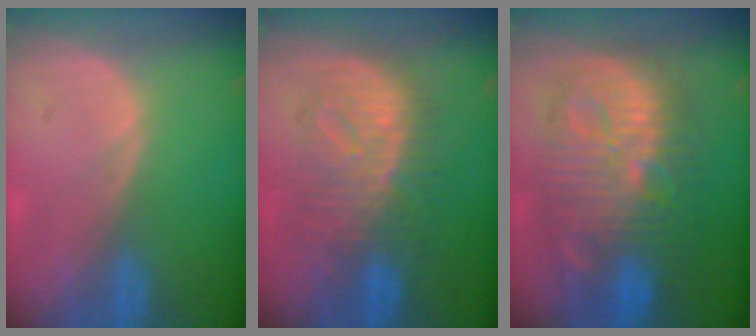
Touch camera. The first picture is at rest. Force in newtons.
{"total": 9.0, "press": 9.0, "slide": 0.3}
{"total": 13.3, "press": 13.2, "slide": 1.3}